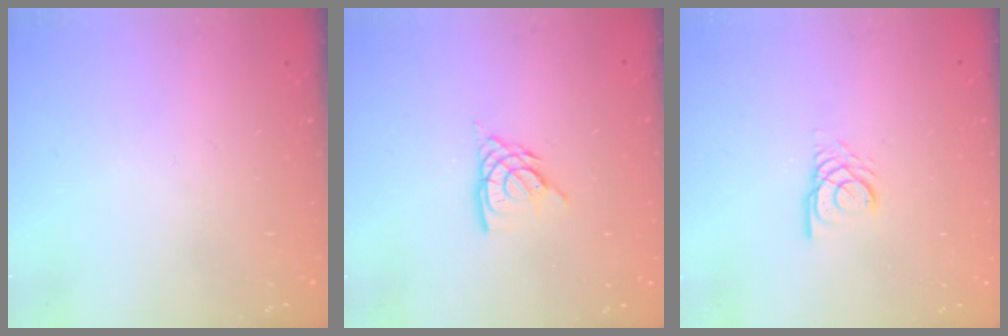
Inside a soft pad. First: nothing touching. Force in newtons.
{"total": 7.3, "press": 7.3, "slide": 0.6}
{"total": 3.0, "press": 2.9, "slide": 0.3}